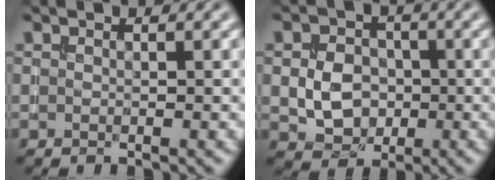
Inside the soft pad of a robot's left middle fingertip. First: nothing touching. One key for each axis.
{"total": 4.2, "fx": -0.6, "fy": 3.4, "fz": 2.4, "tx": -0.040, "ty": -0.001, "tz": -0.011}